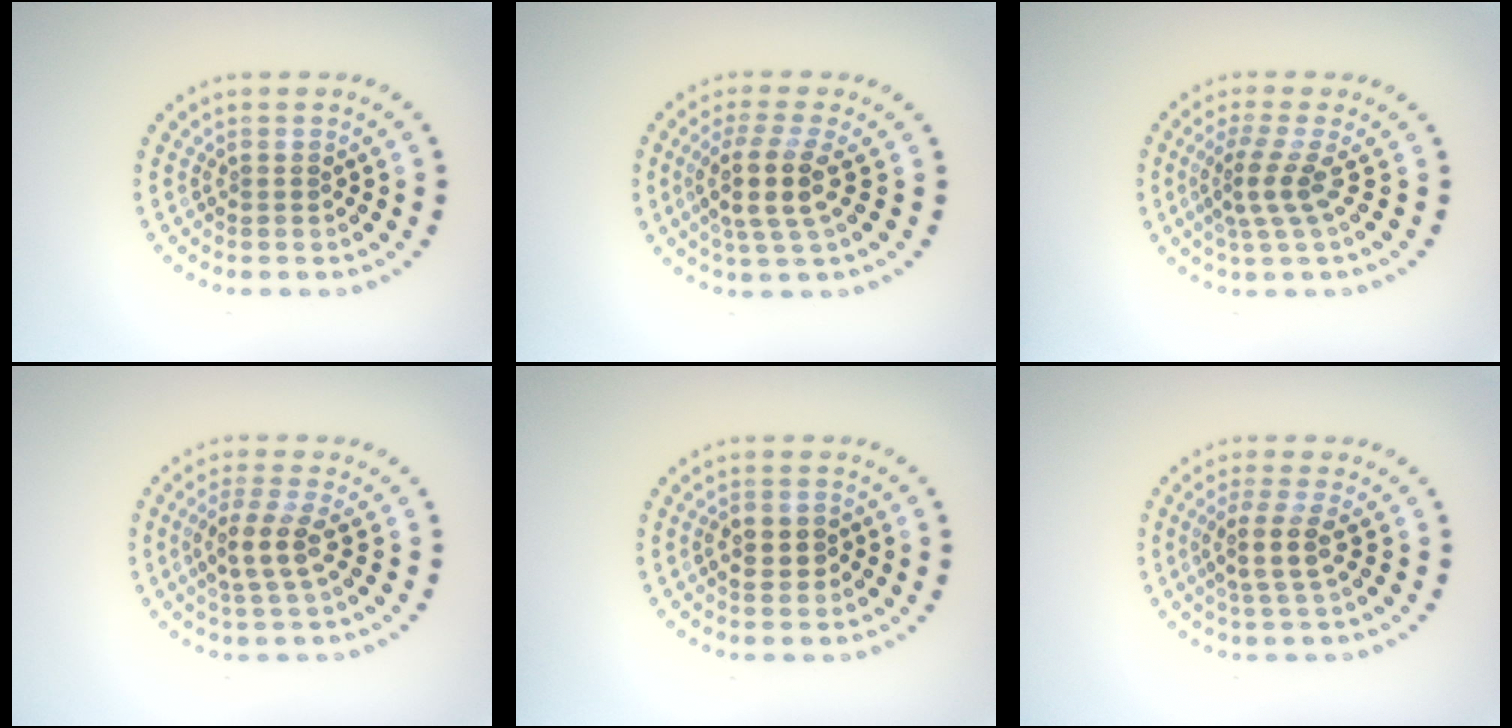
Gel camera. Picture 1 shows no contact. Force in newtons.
{"total": 3.7, "press": 3.0, "slide": 2.2}
{"total": 2.9, "press": 2.0, "slide": 2.1}
{"total": 3.1, "press": 2.7, "slide": 1.5}
{"total": 2.0, "press": 2.0, "slide": 0.2}
{"total": 2.9, "press": 2.2, "slide": 1.9}